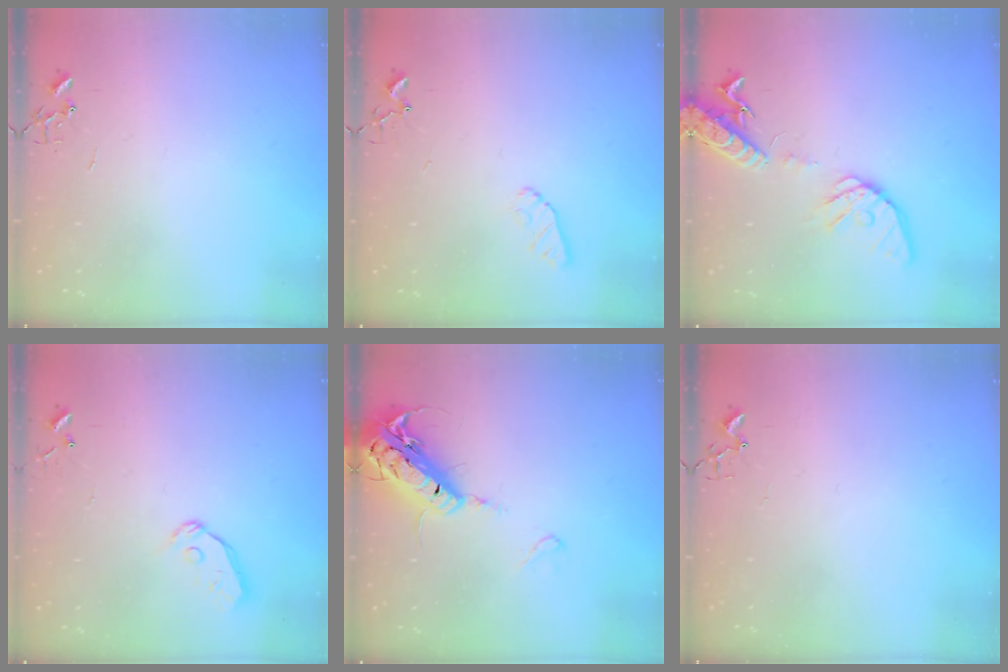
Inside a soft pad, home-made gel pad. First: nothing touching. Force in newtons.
{"total": 7.2, "press": 7.1, "slide": 0.8}
{"total": 16.0, "press": 15.8, "slide": 2.5}
{"total": 4.4, "press": 4.4, "slide": 0.5}
{"total": 20.3, "press": 19.9, "slide": 3.9}
{"total": 3.3, "press": 3.3, "slide": 0.5}